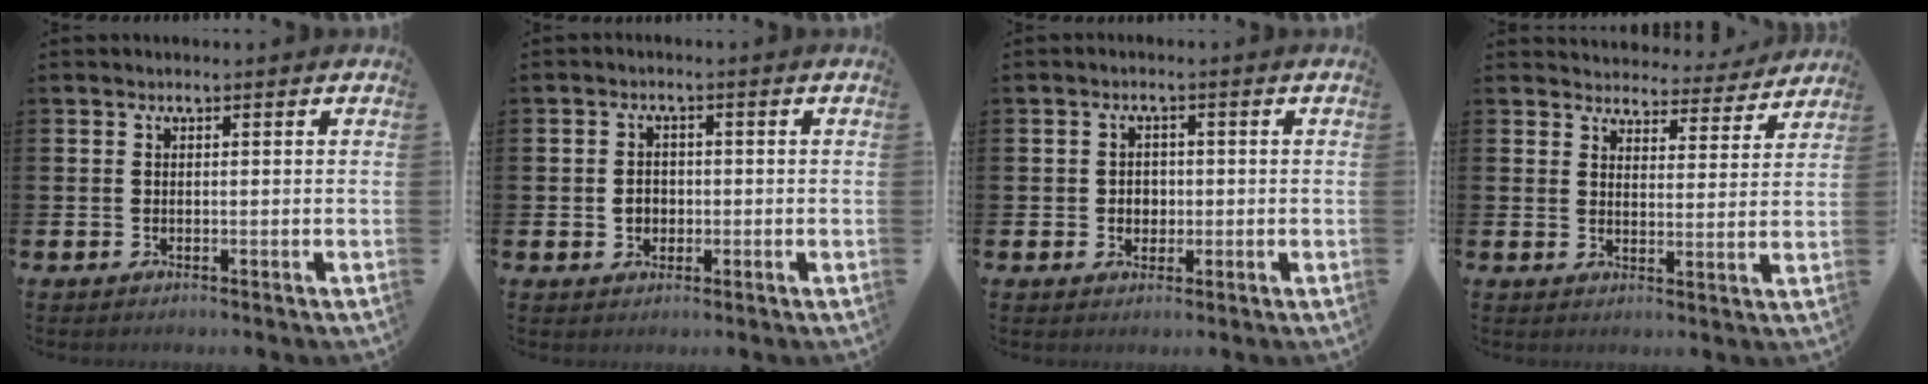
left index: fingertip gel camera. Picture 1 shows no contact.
{"total": 2.4, "force": [-0.3, 2.1, 1.1], "torque": [-0.005, 0.000, -0.014]}
{"total": 2.3, "force": [-0.1, 2.2, 0.8], "torque": [-0.002, 0.002, -0.011]}
{"total": 4.3, "force": [4.1, 1.1, 0.0], "torque": [-0.003, -0.038, 0.067]}